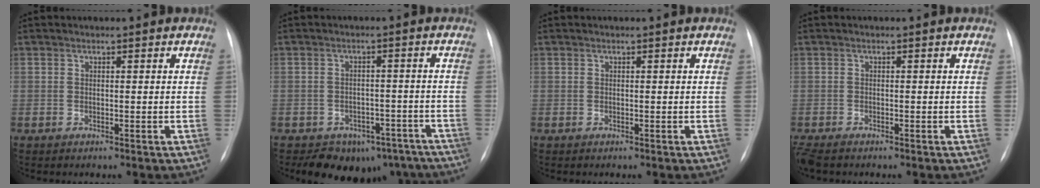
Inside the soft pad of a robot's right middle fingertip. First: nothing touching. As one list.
[{"total": 10.7, "force": [-8.2, 6.4, 2.7], "torque": [-0.015, 0.023, -0.096]}, {"total": 0.0}, {"total": 2.5, "force": [-2.1, 0.7, 1.3], "torque": [-0.028, -0.009, -0.034]}]